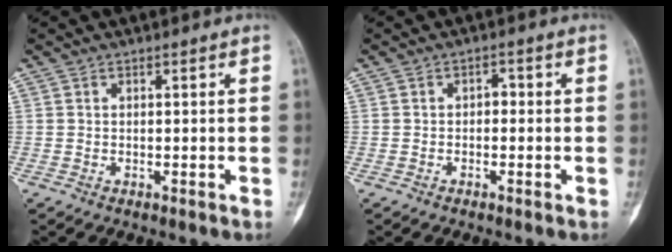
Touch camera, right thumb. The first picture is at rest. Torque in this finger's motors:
{"motor_torque": [0.24, 0.05, 0.01, 0.17, 0.01]}